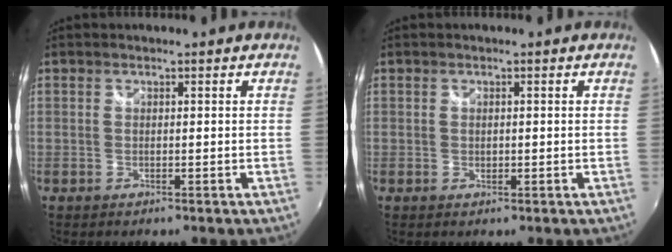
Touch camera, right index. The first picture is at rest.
{"total": 0.6, "force": [0.1, 0.5, 0.1], "torque": [-0.001, -0.001, 0.002]}